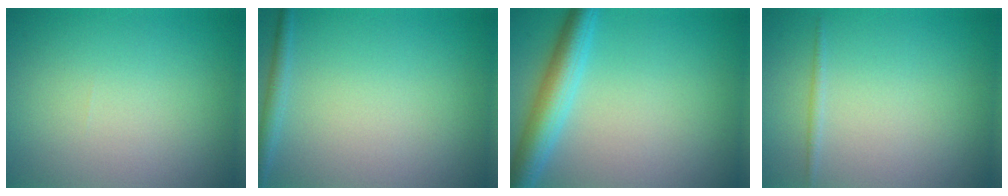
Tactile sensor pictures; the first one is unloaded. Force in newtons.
{"total": 1.4, "press": 1.4, "slide": 0.1}
{"total": 4.6, "press": 4.6, "slide": 0.1}
{"total": 0.6, "press": 0.6, "slide": 0.0}